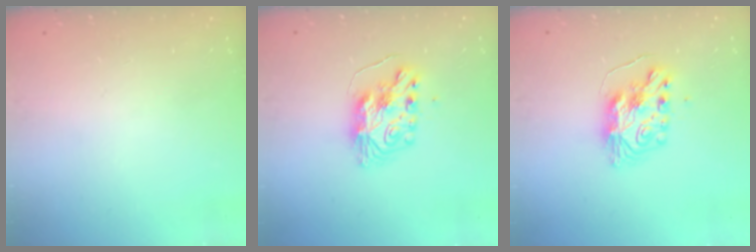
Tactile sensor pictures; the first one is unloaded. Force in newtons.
{"total": 9.1, "press": 9.0, "slide": 0.9}
{"total": 9.1, "press": 9.0, "slide": 0.9}